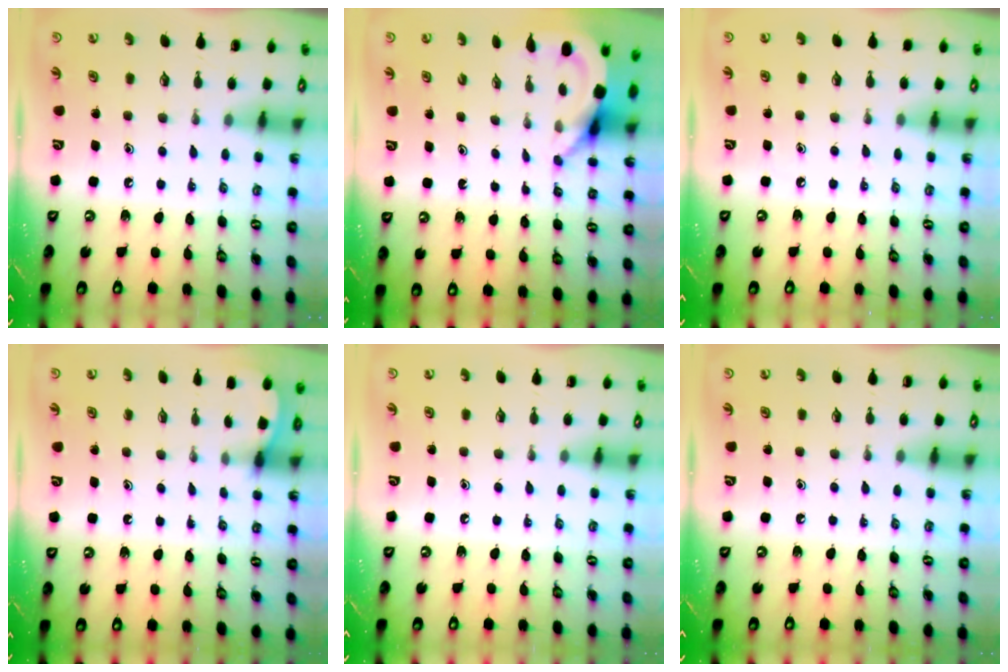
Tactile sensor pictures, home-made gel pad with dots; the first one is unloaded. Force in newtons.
{"total": 5.4, "press": 5.4, "slide": 0.4}
{"total": 4.1, "press": 4.0, "slide": 0.7}
{"total": 1.9, "press": 1.9, "slide": 0.2}
{"total": 0.0}
{"total": 0.0}